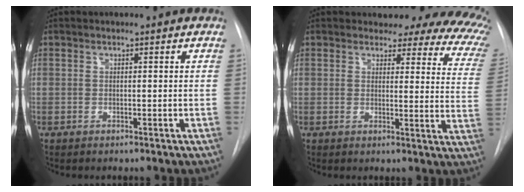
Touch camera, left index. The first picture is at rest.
{"total": 16.9, "force": [14.7, 5.8, 6.0], "torque": [-0.054, -0.060, 0.134]}